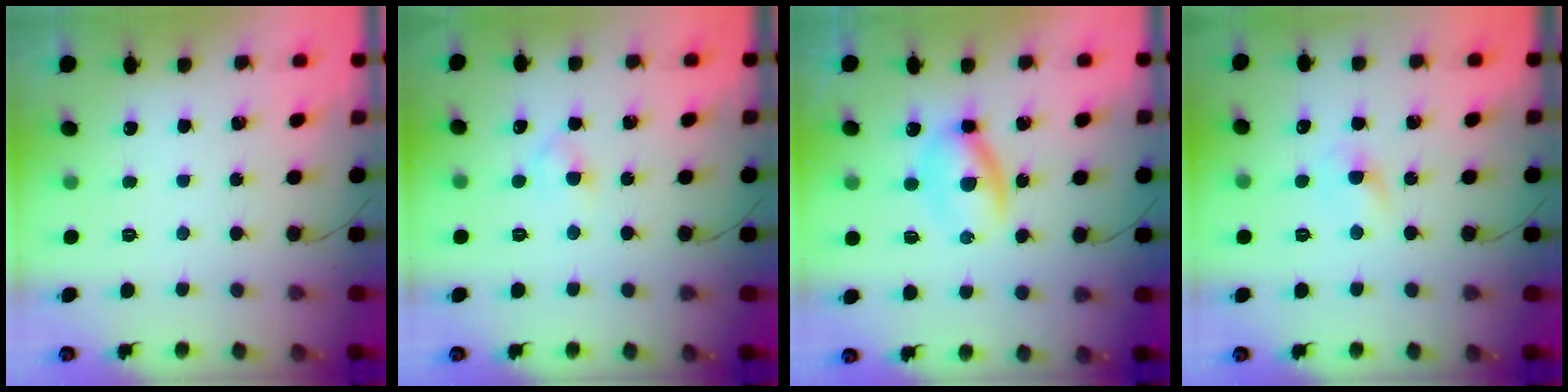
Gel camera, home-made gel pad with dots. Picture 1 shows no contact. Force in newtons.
{"total": 2.8, "press": 2.5, "slide": 1.2}
{"total": 5.0, "press": 4.9, "slide": 1.0}
{"total": 2.6, "press": 2.4, "slide": 1.1}